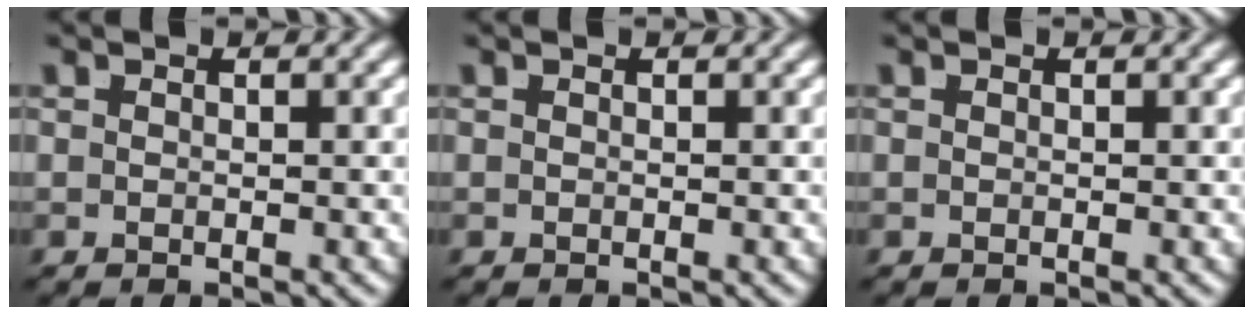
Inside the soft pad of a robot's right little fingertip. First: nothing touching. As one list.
[{"total": 0.0}, {"total": 0.0}]